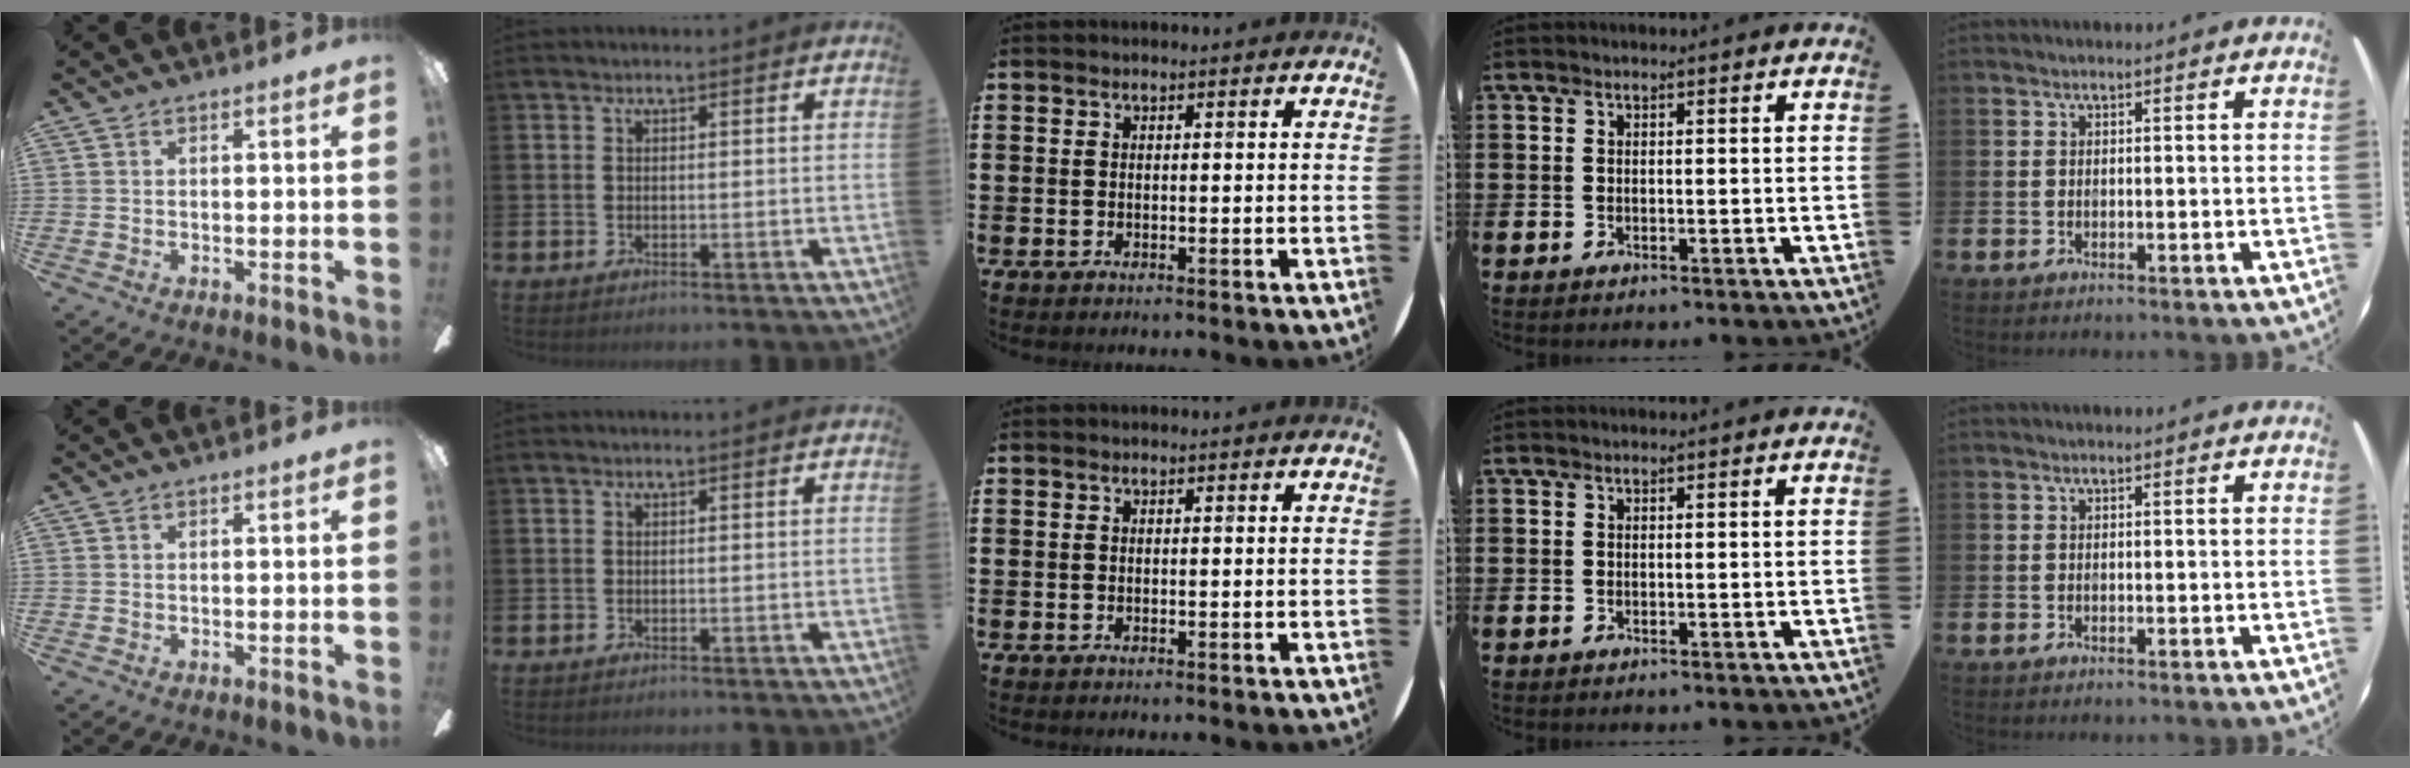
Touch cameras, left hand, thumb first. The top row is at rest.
{}